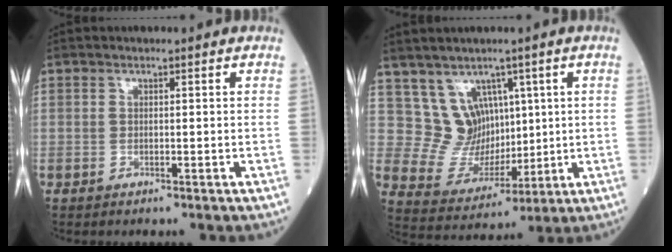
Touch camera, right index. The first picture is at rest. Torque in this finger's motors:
{"motor_torque": [-0.02, 0.12, -0.01, -0.03]}